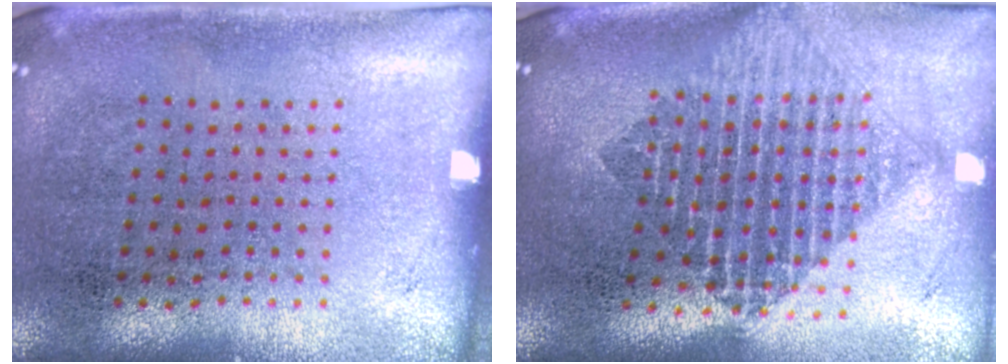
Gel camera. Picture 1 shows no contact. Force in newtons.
{"total": 2.0, "press": 1.7, "slide": 1.2}